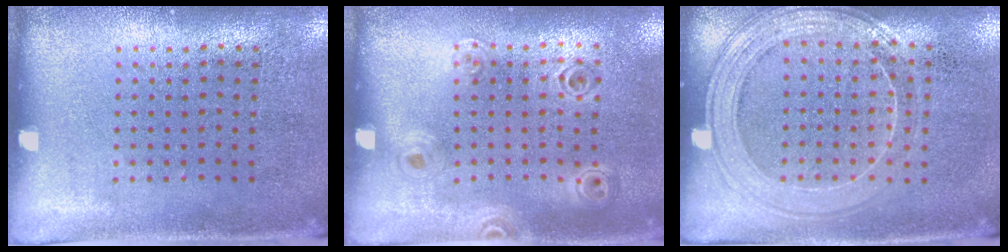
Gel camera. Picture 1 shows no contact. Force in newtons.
{"total": 1.1, "press": 1.0, "slide": 0.3}
{"total": 1.6, "press": 1.5, "slide": 0.4}